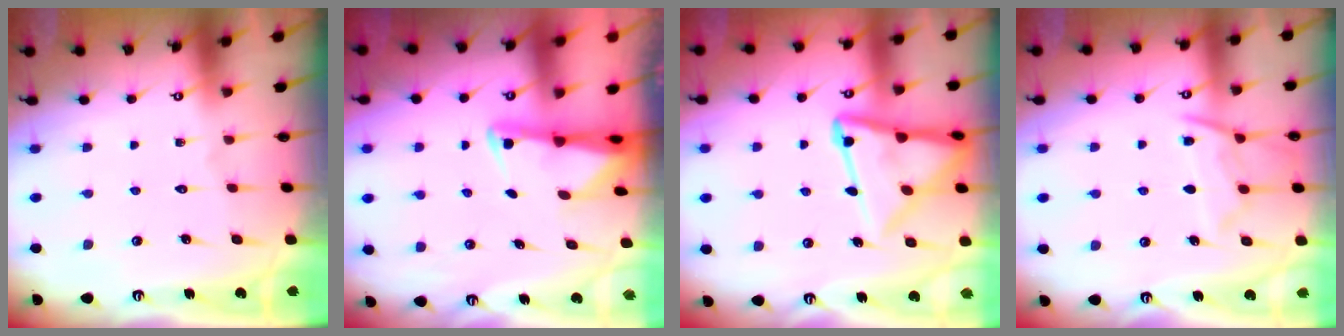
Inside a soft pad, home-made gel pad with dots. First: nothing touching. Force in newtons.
{"total": 2.4, "press": 2.3, "slide": 0.5}
{"total": 14.7, "press": 14.6, "slide": 1.5}
{"total": 11.0, "press": 11.0, "slide": 1.2}